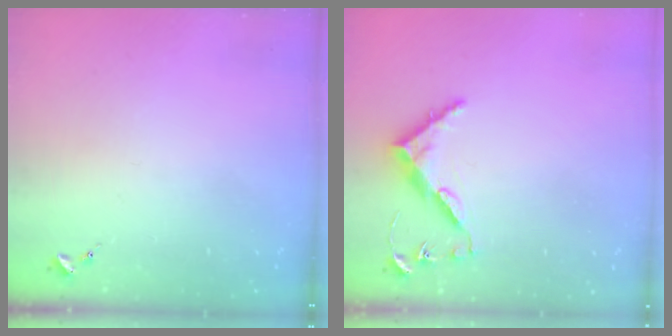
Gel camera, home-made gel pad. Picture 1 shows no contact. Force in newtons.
{"total": 8.2, "press": 8.1, "slide": 0.6}